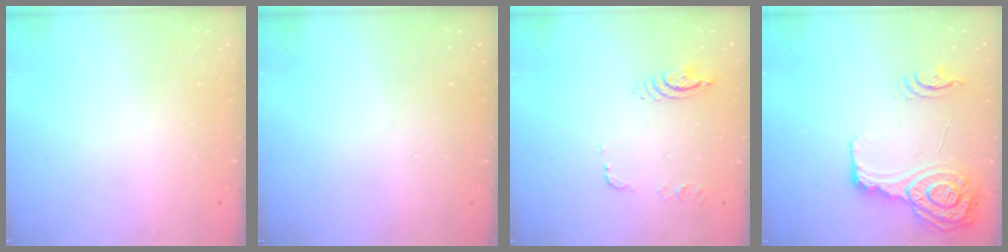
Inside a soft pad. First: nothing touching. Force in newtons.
{"total": 0.0}
{"total": 9.4, "press": 9.4, "slide": 1.1}
{"total": 16.0, "press": 15.9, "slide": 1.2}